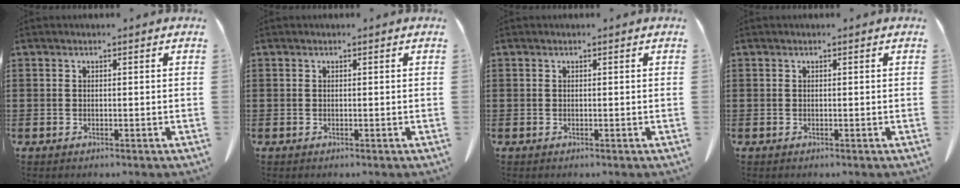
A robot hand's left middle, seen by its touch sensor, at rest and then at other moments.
{"total": 0.0}
{"total": 0.0}
{"total": 0.0}